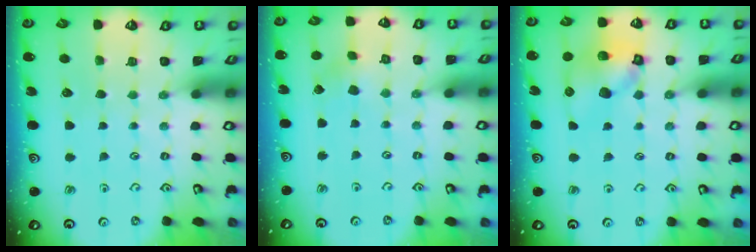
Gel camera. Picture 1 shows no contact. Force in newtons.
{"total": 2.9, "press": 2.9, "slide": 0.2}
{"total": 9.9, "press": 9.8, "slide": 1.6}